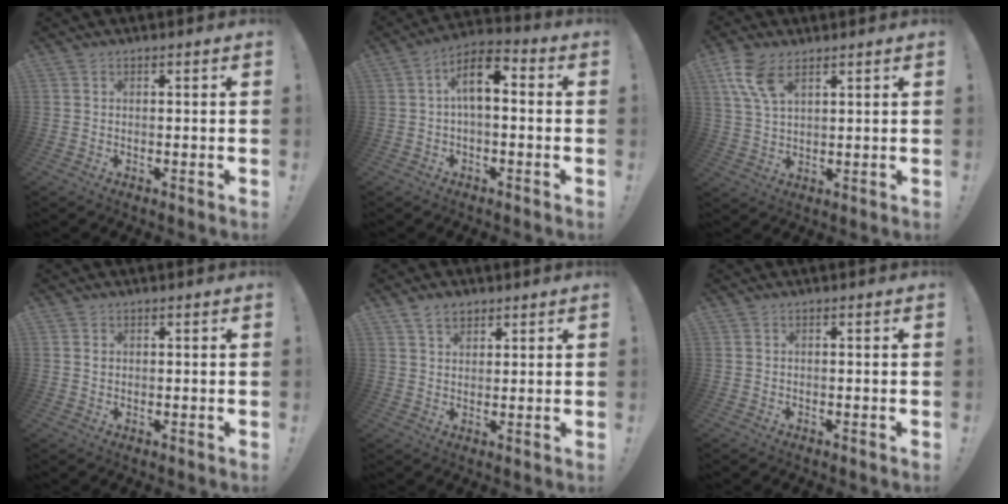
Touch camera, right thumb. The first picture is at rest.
{"total": 9.2, "force": [1.0, 4.4, 8.0], "torque": [-0.140, 0.007, 0.019]}
{"total": 9.2, "force": [5.0, 4.6, 6.2], "torque": [-0.130, -0.010, 0.098]}
{"total": 0.8, "force": [0.3, 0.7, 0.1], "torque": [0.006, -0.001, 0.004]}
{"total": 5.0, "force": [3.3, 3.1, 2.1], "torque": [-0.033, -0.011, 0.061]}
{"total": 0.0}